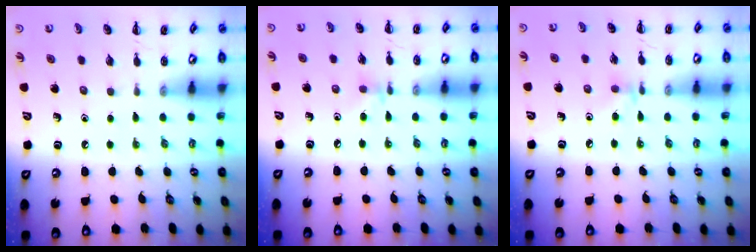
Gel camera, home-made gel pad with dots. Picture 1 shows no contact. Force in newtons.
{"total": 4.2, "press": 3.9, "slide": 1.6}
{"total": 4.3, "press": 4.0, "slide": 1.6}